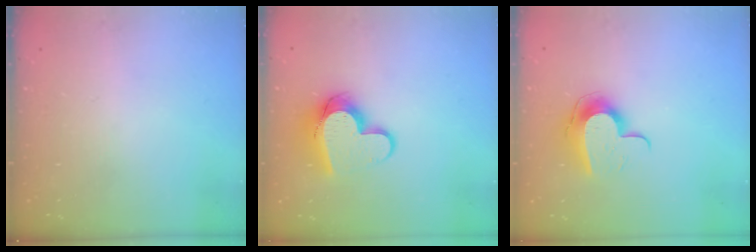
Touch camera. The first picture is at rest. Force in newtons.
{"total": 12.7, "press": 12.7, "slide": 1.4}
{"total": 10.8, "press": 10.8, "slide": 0.9}